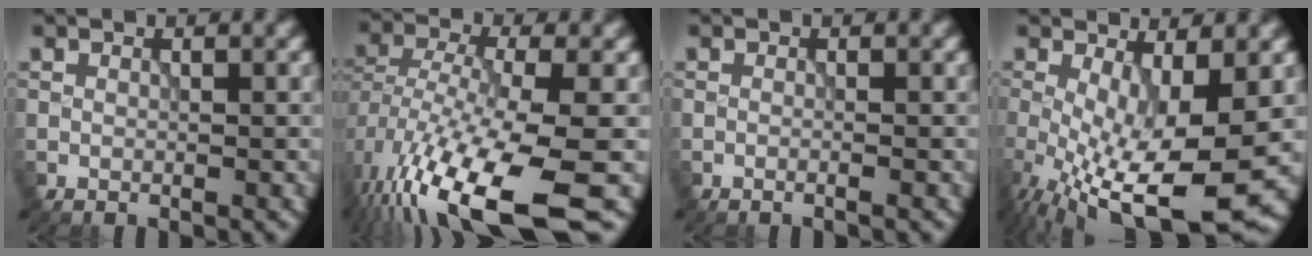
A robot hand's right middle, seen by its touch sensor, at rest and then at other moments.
{"total": 13.7, "force": [-7.1, 4.3, 10.9], "torque": [-0.222, -0.025, -0.115]}
{"total": 1.0, "force": [-0.2, 0.4, 0.9], "torque": [-0.006, -0.007, -0.014]}
{"total": 12.6, "force": [-3.4, 4.2, 11.4], "torque": [-0.202, -0.033, -0.047]}